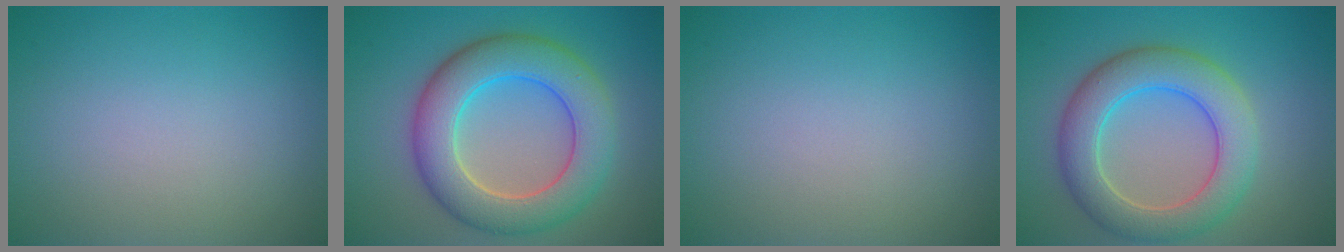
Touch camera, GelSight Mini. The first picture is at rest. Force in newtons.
{"total": 8.3, "press": 8.3, "slide": 0.7}
{"total": 0.0}
{"total": 6.7, "press": 6.7, "slide": 0.5}